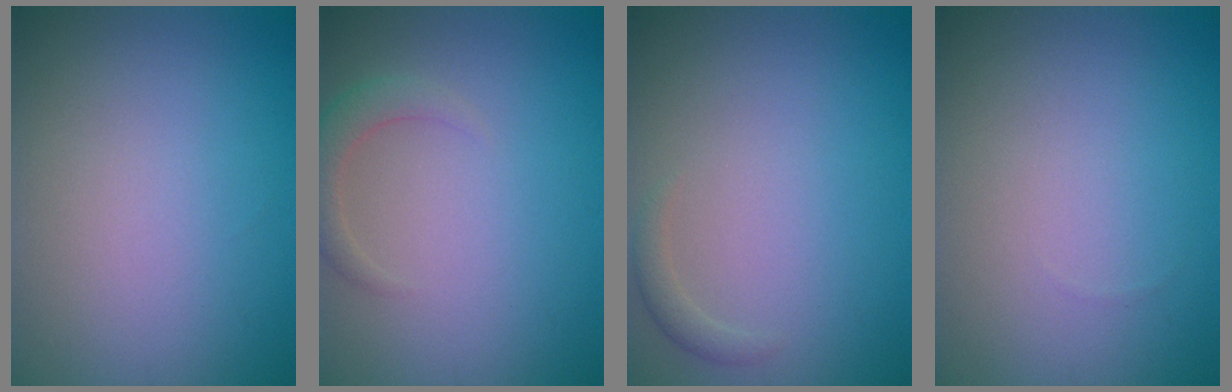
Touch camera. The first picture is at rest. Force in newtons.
{"total": 2.1, "press": 2.1, "slide": 0.3}
{"total": 1.1, "press": 1.1, "slide": 0.0}
{"total": 0.0}